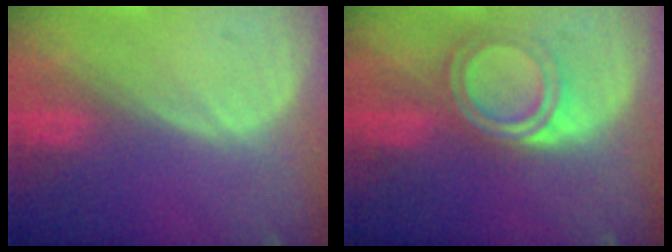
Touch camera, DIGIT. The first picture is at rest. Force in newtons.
{"total": 5.3, "press": 4.9, "slide": 2.1}